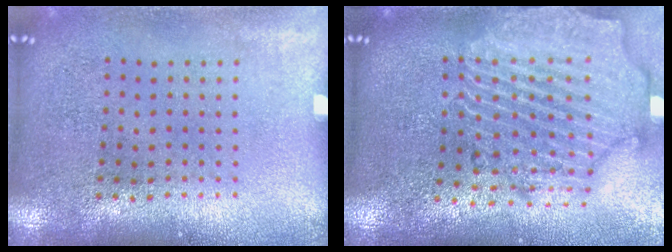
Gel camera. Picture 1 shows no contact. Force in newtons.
{"total": 2.9, "press": 2.6, "slide": 1.3}